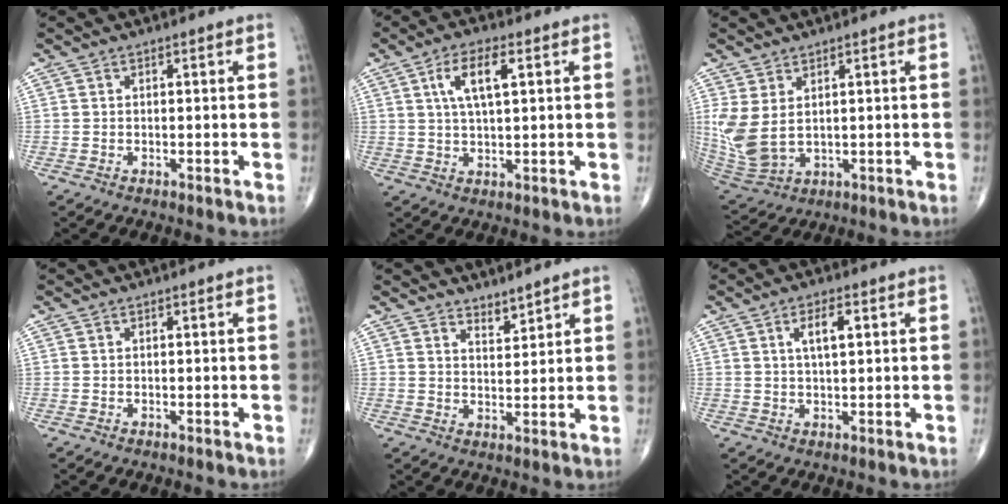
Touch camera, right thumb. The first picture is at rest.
{"total": 7.5, "force": [2.5, 2.6, 6.5], "torque": [-0.121, 0.000, 0.047]}
{"total": 10.1, "force": [2.1, 6.1, 7.8], "torque": [-0.183, -0.014, 0.060]}
{"total": 0.0}
{"total": 3.1, "force": [2.8, 1.0, 0.8], "torque": [0.001, -0.026, 0.049]}
{"total": 4.8, "force": [1.6, 1.8, 4.1], "torque": [-0.069, -0.001, 0.027]}